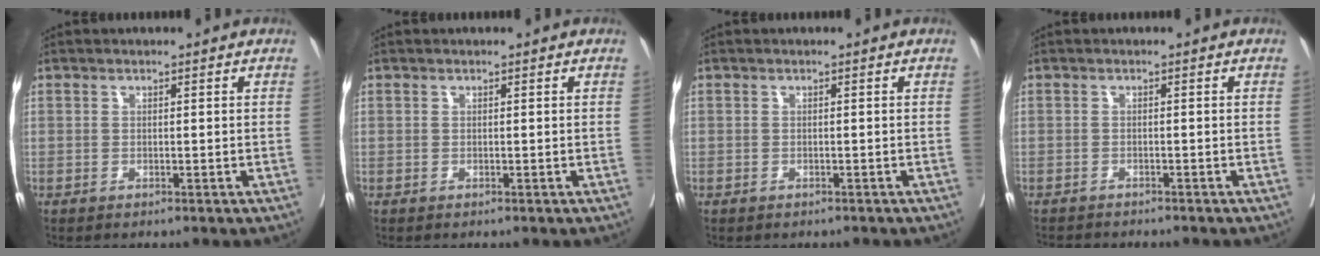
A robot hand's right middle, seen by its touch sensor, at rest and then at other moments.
{"total": 0.0}
{"total": 0.8, "force": [-0.6, 0.5, 0.0], "torque": [-0.004, 0.004, -0.010]}
{"total": 5.0, "force": [-4.7, 0.8, 1.5], "torque": [-0.016, -0.008, -0.070]}